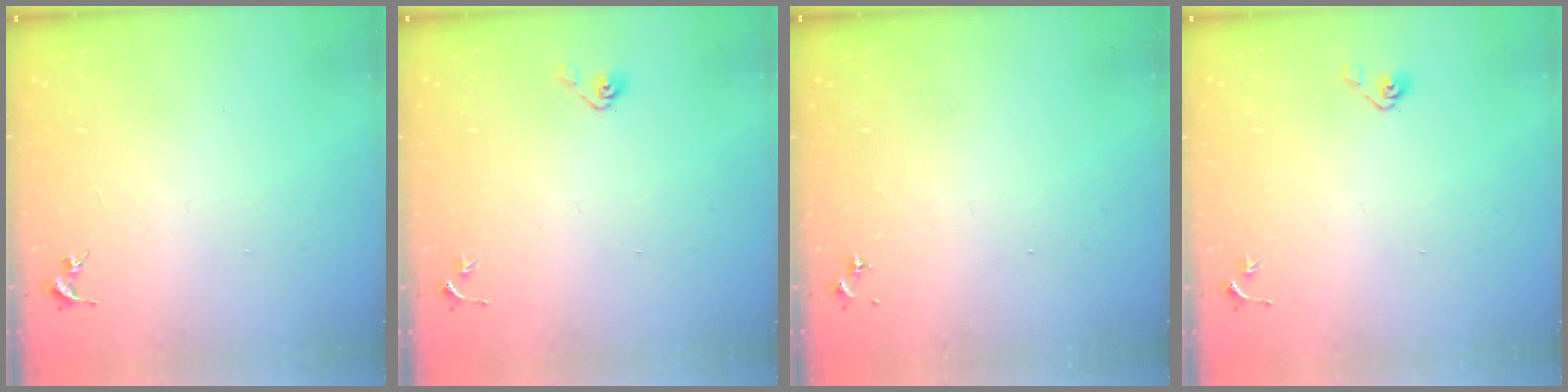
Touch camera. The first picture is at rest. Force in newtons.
{"total": 4.0, "press": 3.6, "slide": 1.8}
{"total": 0.0}
{"total": 4.0, "press": 3.6, "slide": 1.8}